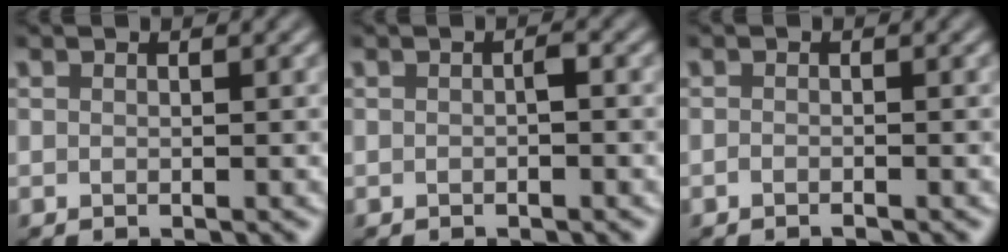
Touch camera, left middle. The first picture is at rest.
{"total": 0.8, "force": [-0.2, 0.2, 0.7], "torque": [-0.013, 0.002, -0.003]}
{"total": 0.8, "force": [-0.7, 0.1, 0.4], "torque": [-0.004, 0.001, -0.014]}